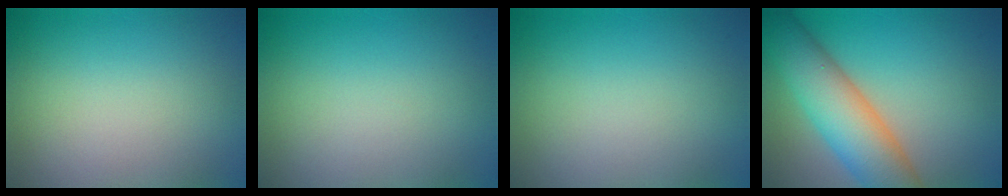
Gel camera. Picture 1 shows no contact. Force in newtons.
{"total": 0.0}
{"total": 0.0}
{"total": 9.3, "press": 9.3, "slide": 0.4}